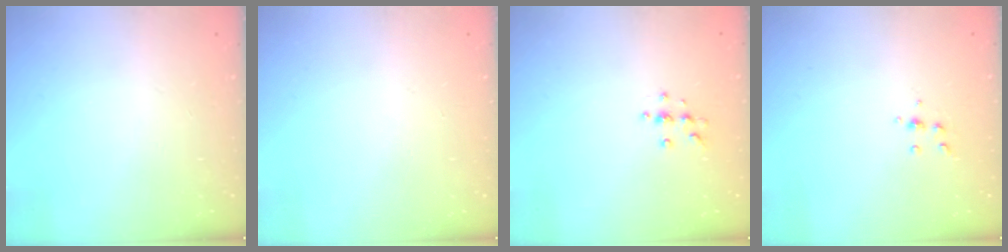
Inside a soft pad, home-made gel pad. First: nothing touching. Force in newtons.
{"total": 0.0}
{"total": 4.7, "press": 4.6, "slide": 0.5}
{"total": 4.8, "press": 4.8, "slide": 0.5}